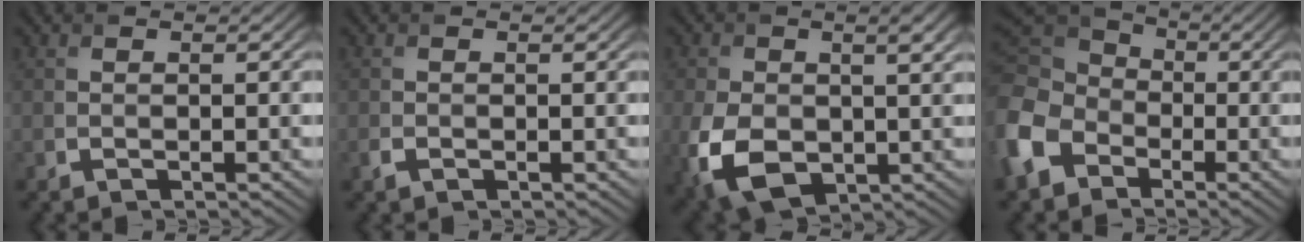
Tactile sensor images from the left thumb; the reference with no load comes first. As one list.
[{"total": 1.1, "force": [-0.6, 0.8, 0.6], "torque": [-0.016, -0.004, -0.013]}, {"total": 11.4, "force": [-1.6, 7.3, 8.5], "torque": [-0.200, -0.039, -0.014]}, {"total": 12.0, "force": [-3.8, 9.5, 6.2], "torque": [-0.207, -0.018, -0.083]}]